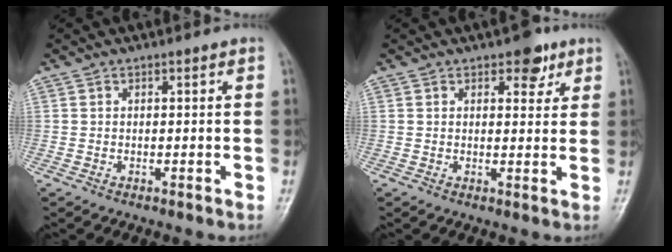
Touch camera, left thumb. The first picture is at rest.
{"total": 5.0, "force": [2.9, 2.8, 3.0], "torque": [-0.012, -0.011, 0.034]}